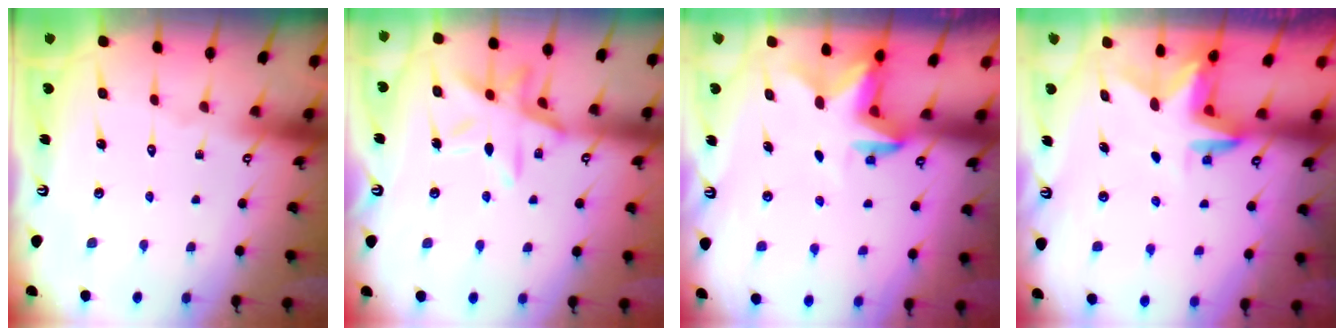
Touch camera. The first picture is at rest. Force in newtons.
{"total": 14.1, "press": 14.1, "slide": 0.9}
{"total": 2.7, "press": 2.7, "slide": 0.5}
{"total": 2.9, "press": 2.9, "slide": 0.3}